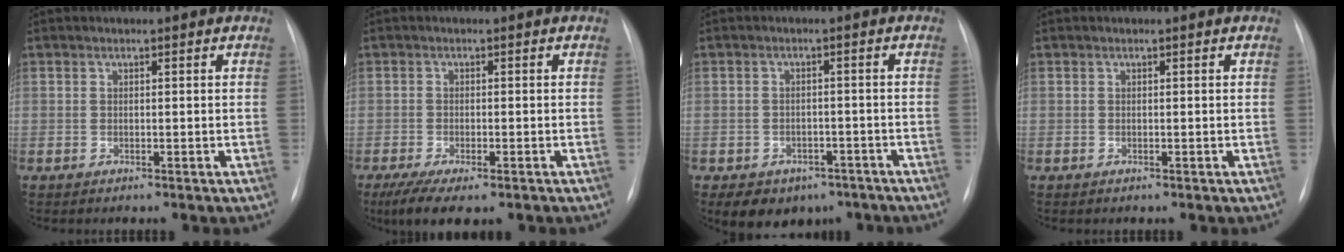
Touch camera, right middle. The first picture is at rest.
{"total": 7.9, "force": [-5.3, 2.6, 5.2], "torque": [-0.082, -0.018, -0.080]}
{"total": 7.9, "force": [-5.2, 5.5, 2.4], "torque": [-0.036, 0.015, -0.062]}
{"total": 0.0}